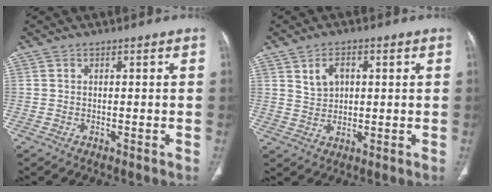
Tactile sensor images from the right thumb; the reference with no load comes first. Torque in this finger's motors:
{"motor_torque": [-0.43, 0.34, 0.13, 0.15, 0.03]}